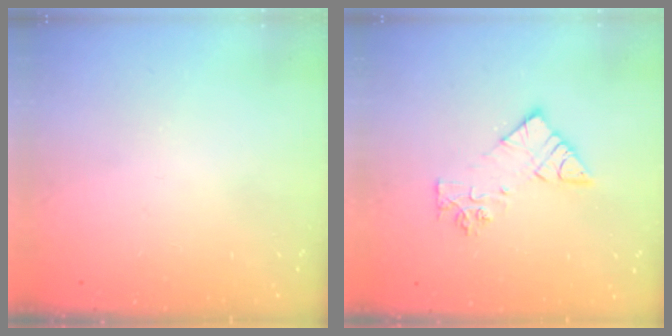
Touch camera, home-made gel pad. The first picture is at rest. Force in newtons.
{"total": 10.2, "press": 10.1, "slide": 0.9}